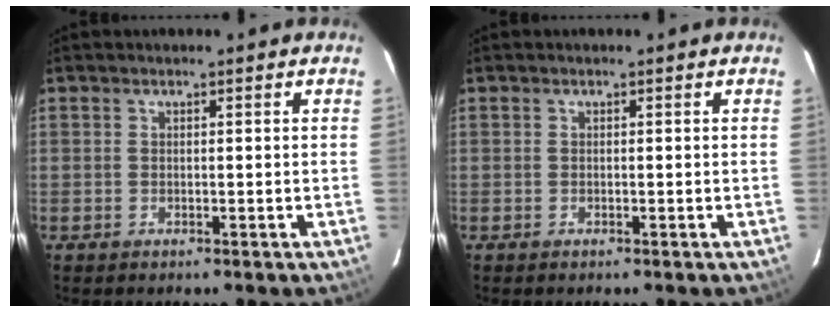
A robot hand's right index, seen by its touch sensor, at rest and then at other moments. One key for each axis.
{"total": 0.0}